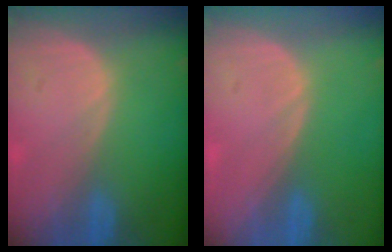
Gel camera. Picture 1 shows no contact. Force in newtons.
{"total": 0.0}